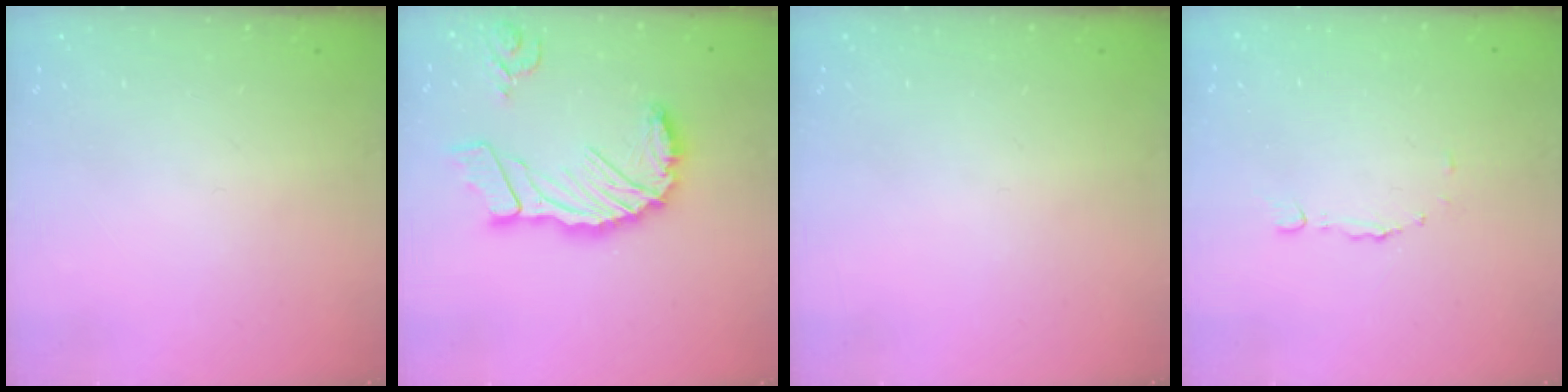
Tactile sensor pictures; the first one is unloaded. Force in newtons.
{"total": 17.6, "press": 17.4, "slide": 2.2}
{"total": 0.0}
{"total": 3.3, "press": 3.2, "slide": 0.7}